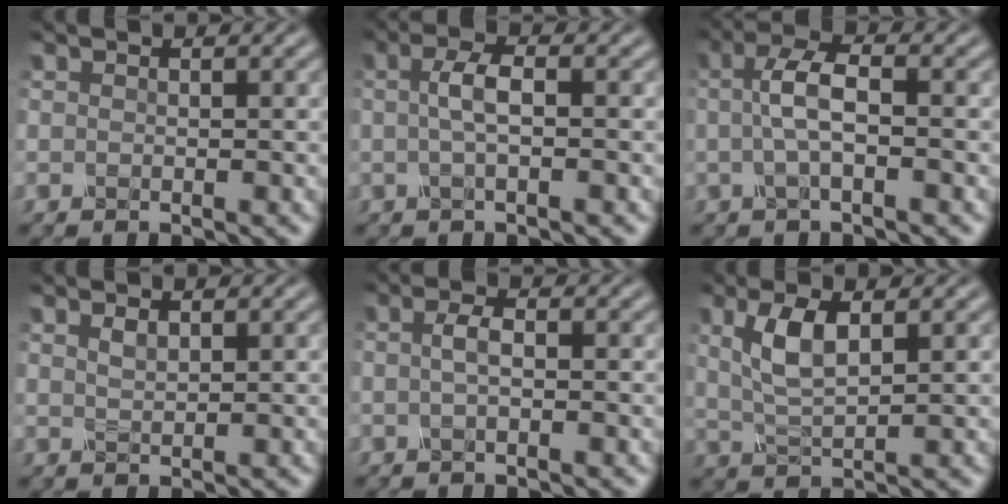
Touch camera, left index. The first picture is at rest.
{"total": 2.2, "force": [0.1, 0.4, 2.1], "torque": [-0.045, 0.009, -0.001]}
{"total": 3.3, "force": [0.1, 0.9, 3.2], "torque": [-0.067, 0.009, -0.003]}
{"total": 1.1, "force": [0.8, 0.3, 0.6], "torque": [-0.019, 0.005, 0.020]}
{"total": 1.4, "force": [0.0, 0.3, 1.3], "torque": [-0.031, 0.006, -0.001]}
{"total": 3.9, "force": [1.5, 1.2, 3.4], "torque": [-0.078, 0.004, 0.031]}